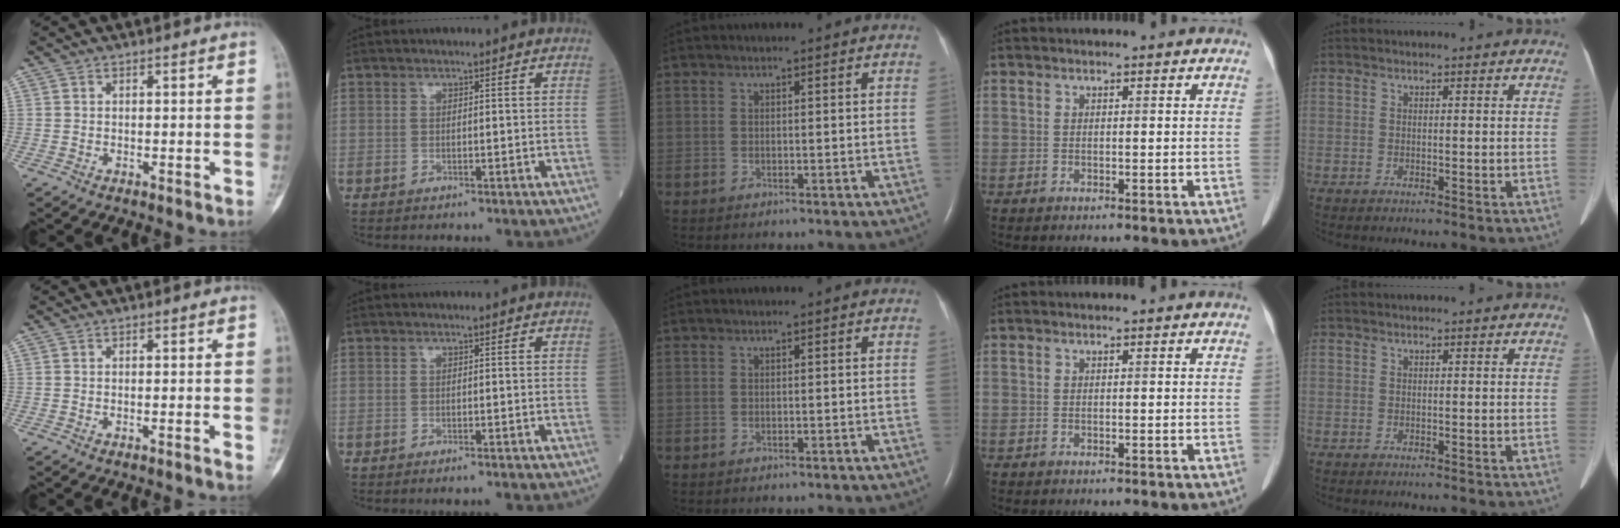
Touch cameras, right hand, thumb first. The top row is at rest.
{"thumb": {"total": 1.0, "force": [-0.4, 0.0, 0.9], "torque": [-0.017, 0.002, -0.006]}, "index": {"total": 1.6, "force": [-1.4, 0.0, 0.8], "torque": [-0.010, -0.002, -0.017]}}